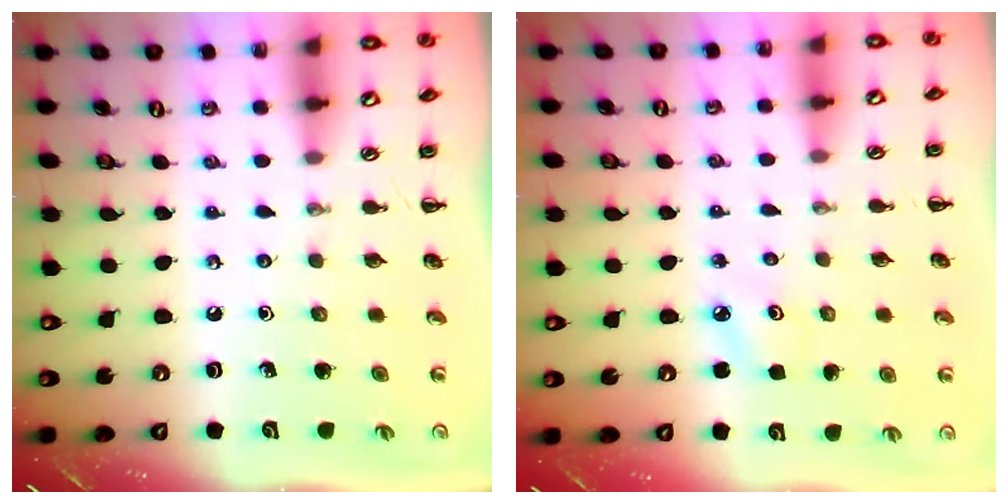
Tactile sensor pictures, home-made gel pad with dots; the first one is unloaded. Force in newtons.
{"total": 3.5, "press": 3.4, "slide": 1.1}